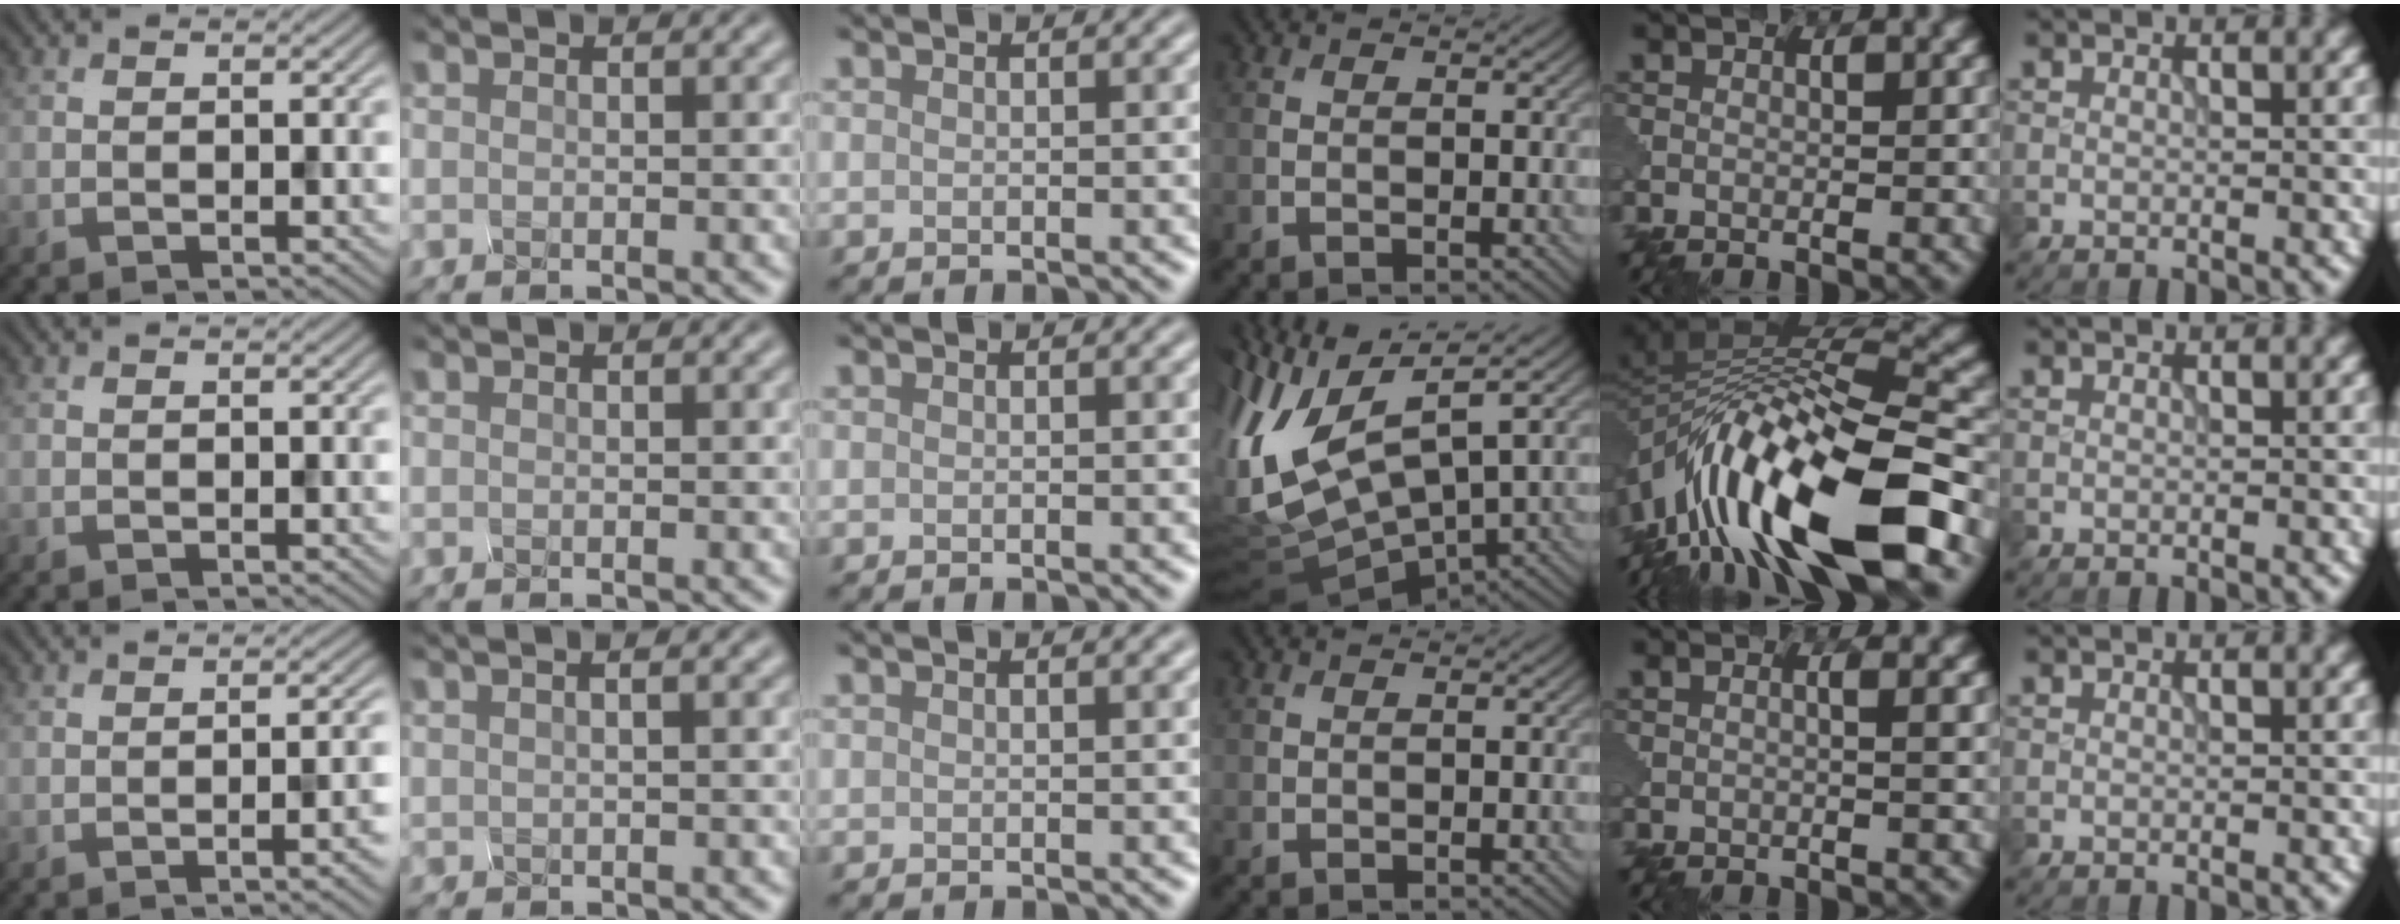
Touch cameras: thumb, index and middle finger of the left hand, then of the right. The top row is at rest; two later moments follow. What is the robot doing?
{"motion": "squeeze", "object": "hand grip exerciser"}